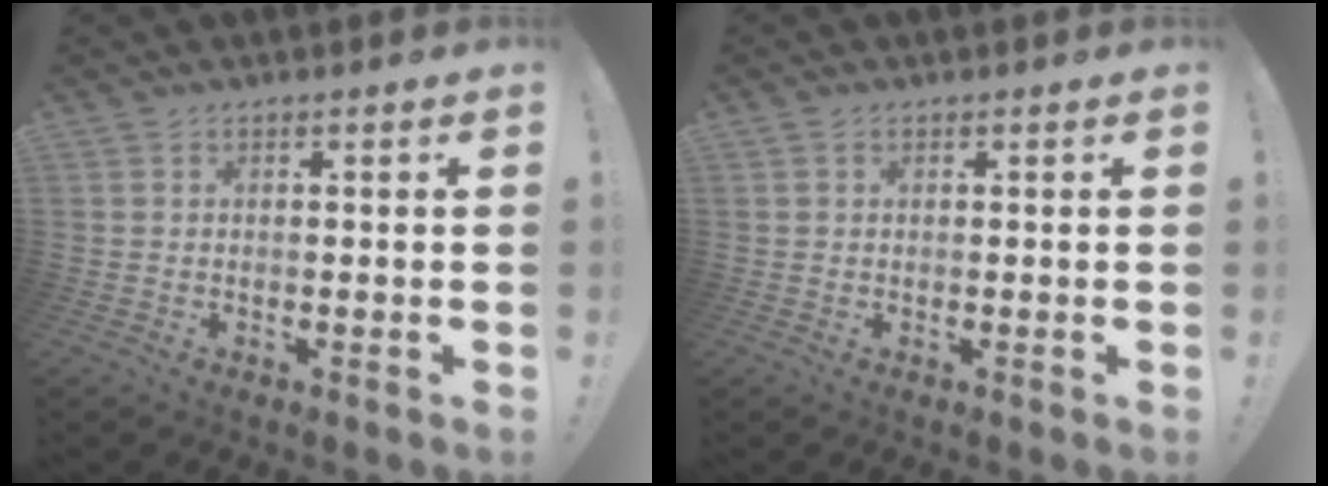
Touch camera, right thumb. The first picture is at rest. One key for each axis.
{"total": 0.6, "fx": 0.3, "fy": 0.5, "fz": 0.0, "tx": 0.007, "ty": -0.002, "tz": 0.004}